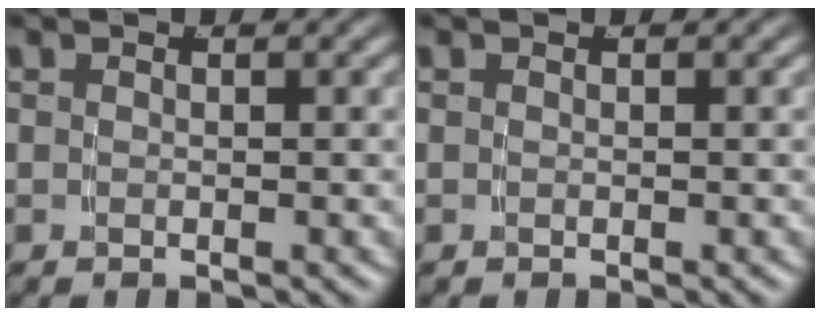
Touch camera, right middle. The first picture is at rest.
{"total": 0.0}